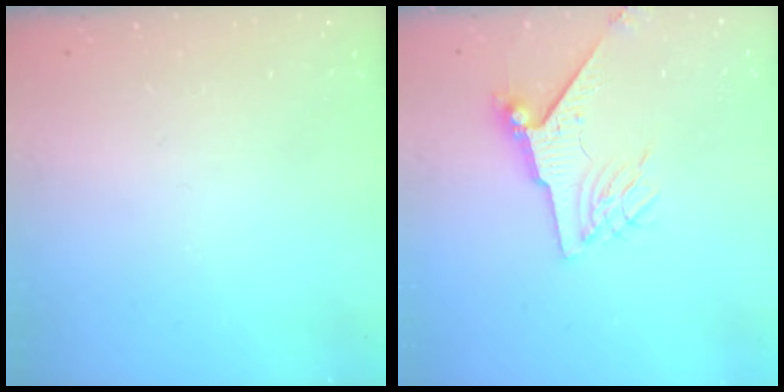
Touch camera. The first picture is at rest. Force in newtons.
{"total": 7.0, "press": 6.9, "slide": 1.0}